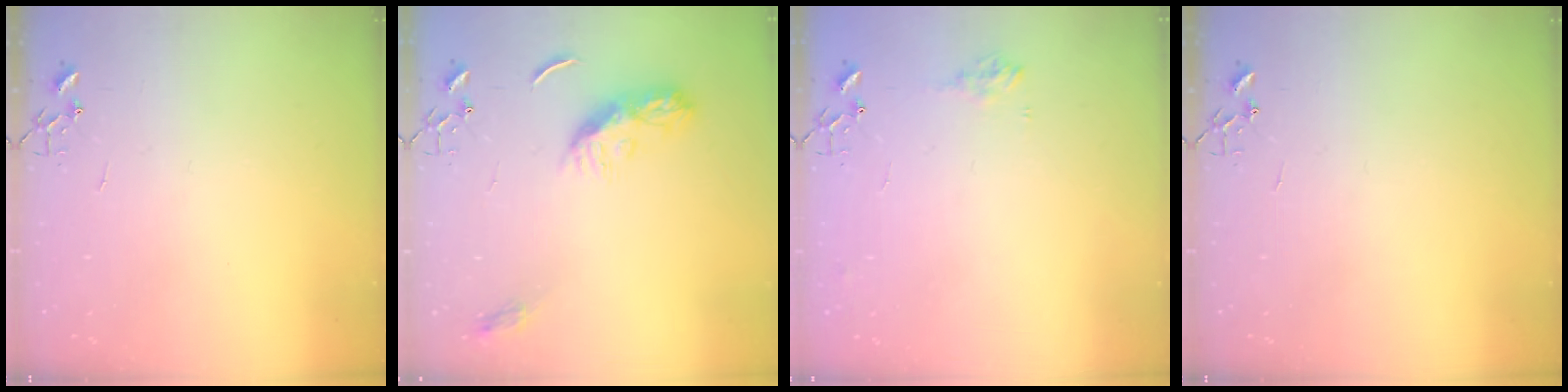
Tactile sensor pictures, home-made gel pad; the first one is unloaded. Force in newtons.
{"total": 10.4, "press": 10.4, "slide": 0.2}
{"total": 7.7, "press": 7.7, "slide": 0.3}
{"total": 0.0}